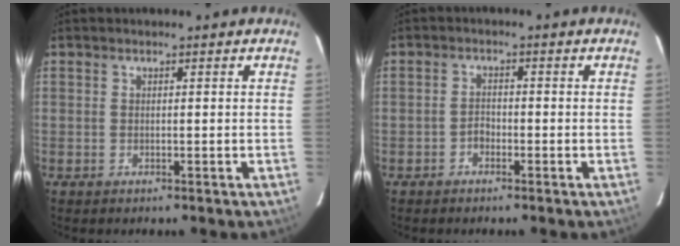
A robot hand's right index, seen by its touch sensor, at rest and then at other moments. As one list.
[{"total": 1.7, "force": [-1.1, 1.1, 0.7], "torque": [-0.012, 0.006, -0.021]}]